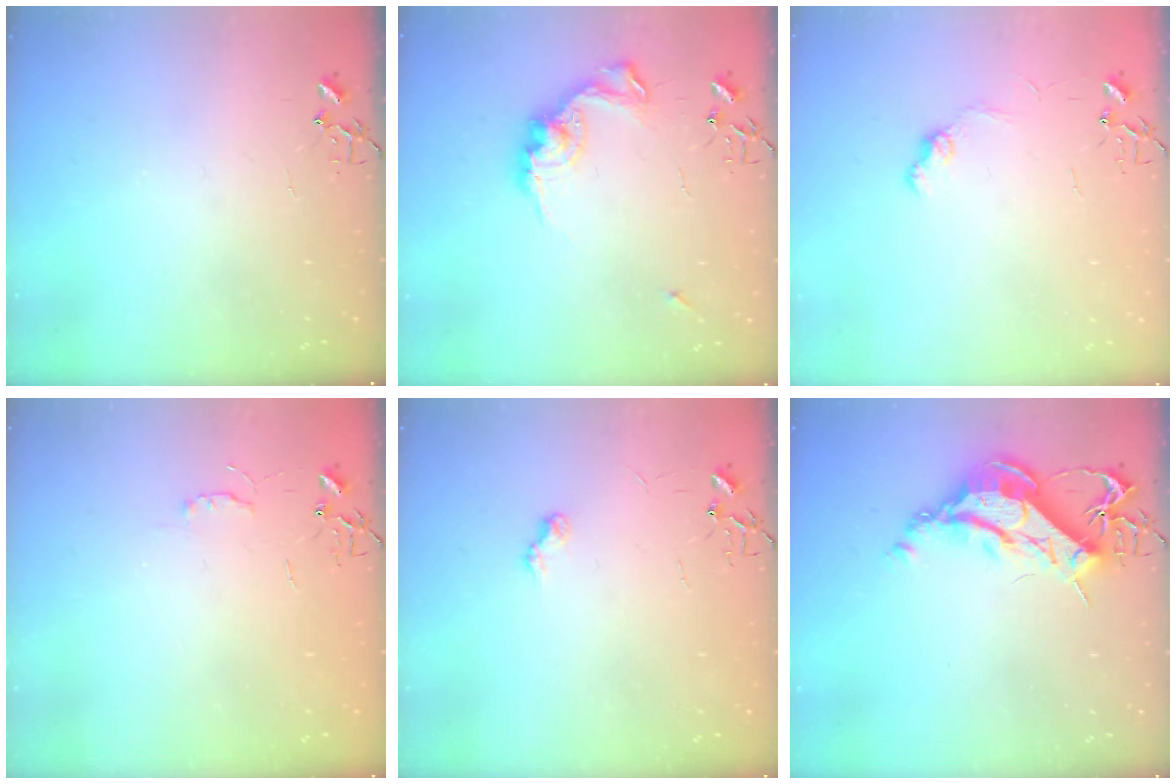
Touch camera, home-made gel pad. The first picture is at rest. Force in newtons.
{"total": 13.1, "press": 13.1, "slide": 0.3}
{"total": 8.7, "press": 8.7, "slide": 0.7}
{"total": 4.2, "press": 4.2, "slide": 0.6}
{"total": 6.6, "press": 6.6, "slide": 0.7}
{"total": 14.2, "press": 14.1, "slide": 1.5}